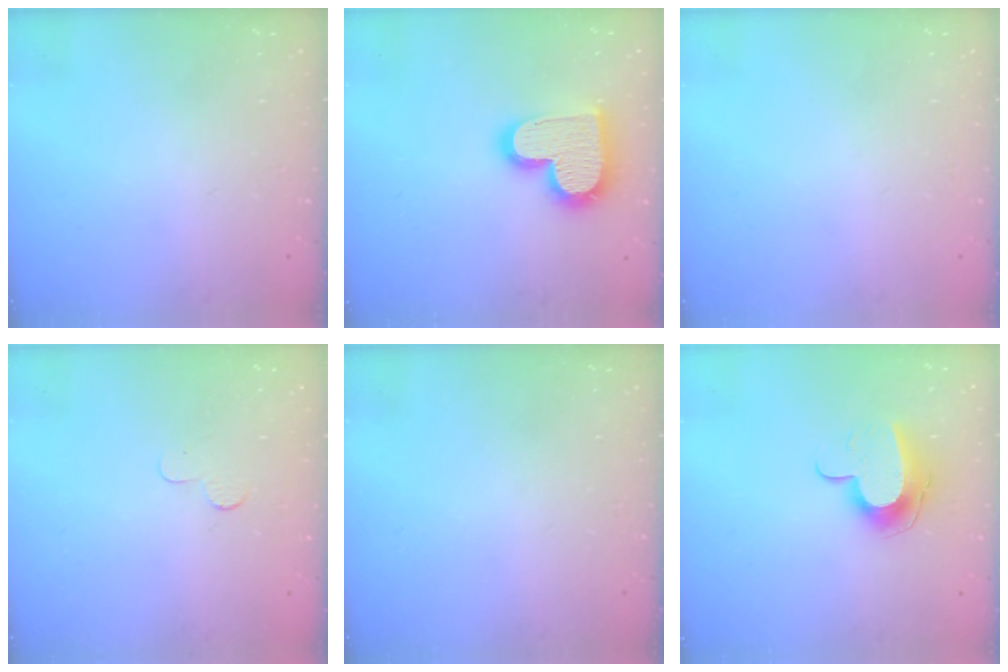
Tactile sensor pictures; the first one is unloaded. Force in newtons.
{"total": 17.9, "press": 17.9, "slide": 1.1}
{"total": 0.0}
{"total": 2.3, "press": 2.3, "slide": 0.2}
{"total": 0.0}
{"total": 10.5, "press": 10.5, "slide": 0.5}